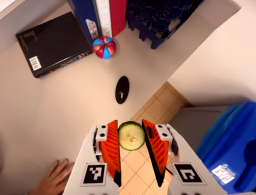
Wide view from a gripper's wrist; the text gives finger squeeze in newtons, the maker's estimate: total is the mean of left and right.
{"total": 8.2, "left": 8.2, "right": 8.2}